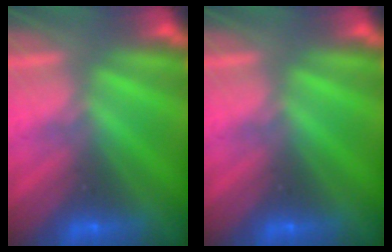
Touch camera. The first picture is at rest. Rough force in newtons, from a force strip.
{"total": 0.0}